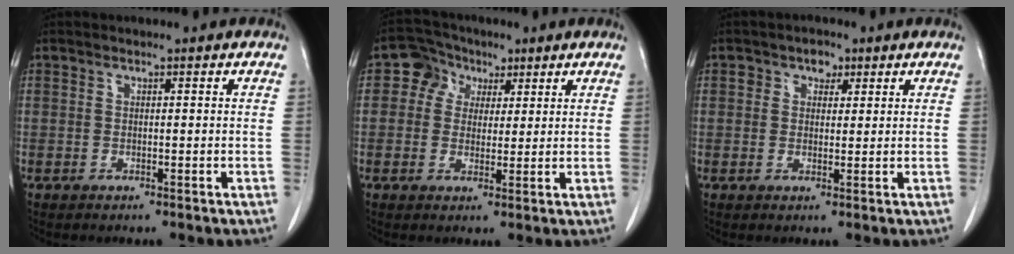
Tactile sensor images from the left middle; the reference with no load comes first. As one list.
[{"total": 5.1, "force": [2.0, 4.5, 1.6], "torque": [-0.027, 0.024, 0.034]}, {"total": 2.5, "force": [1.3, 1.8, 1.2], "torque": [-0.019, 0.006, 0.018]}]